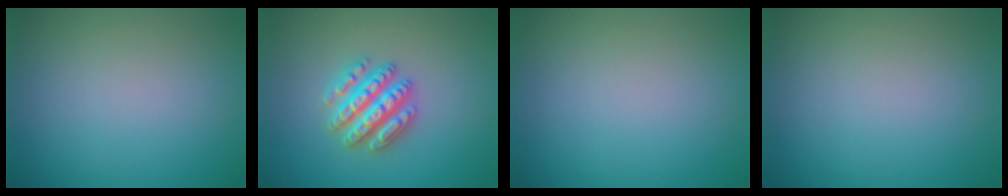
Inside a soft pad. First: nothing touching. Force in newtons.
{"total": 4.6, "press": 4.6, "slide": 0.8}
{"total": 0.0}
{"total": 0.0}